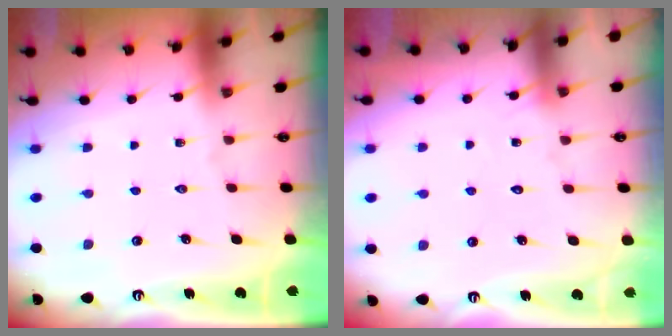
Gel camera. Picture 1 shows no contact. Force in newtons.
{"total": 6.2, "press": 6.1, "slide": 0.4}